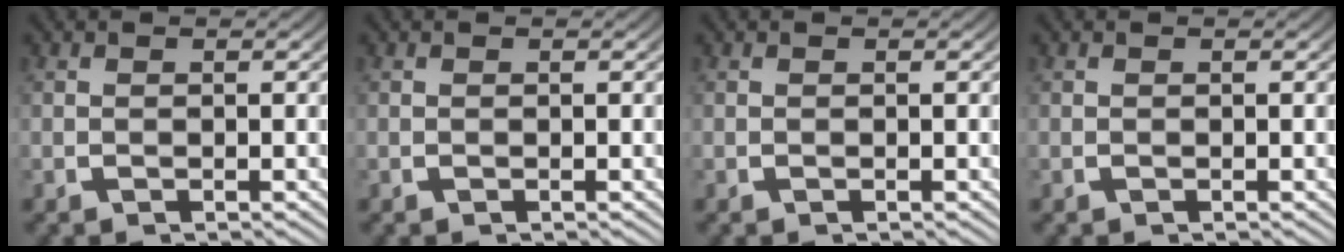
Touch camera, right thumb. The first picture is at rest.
{"total": 0.0}
{"total": 0.0}
{"total": 0.0}